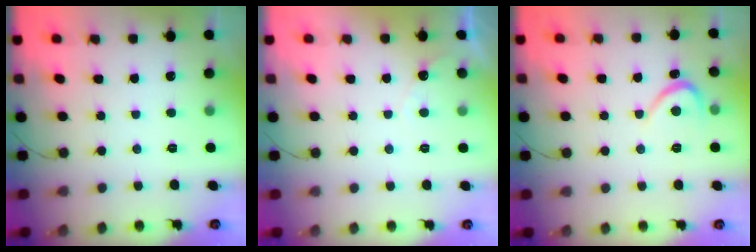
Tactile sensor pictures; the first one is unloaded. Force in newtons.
{"total": 2.6, "press": 2.6, "slide": 0.1}
{"total": 3.2, "press": 3.2, "slide": 0.3}